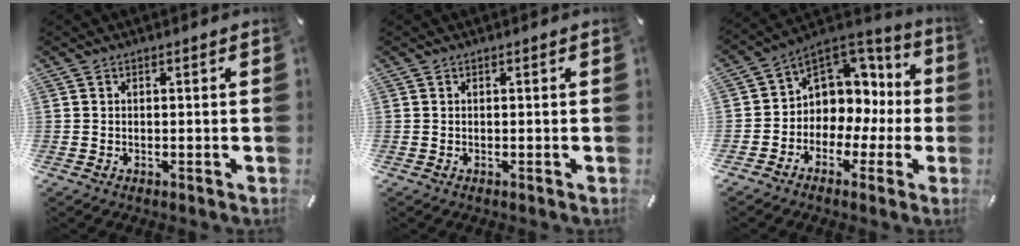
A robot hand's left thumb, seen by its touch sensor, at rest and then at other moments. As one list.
[{"total": 0.0}, {"total": 8.3, "force": [1.2, 7.6, 2.9], "torque": [-0.042, -0.030, 0.024]}]